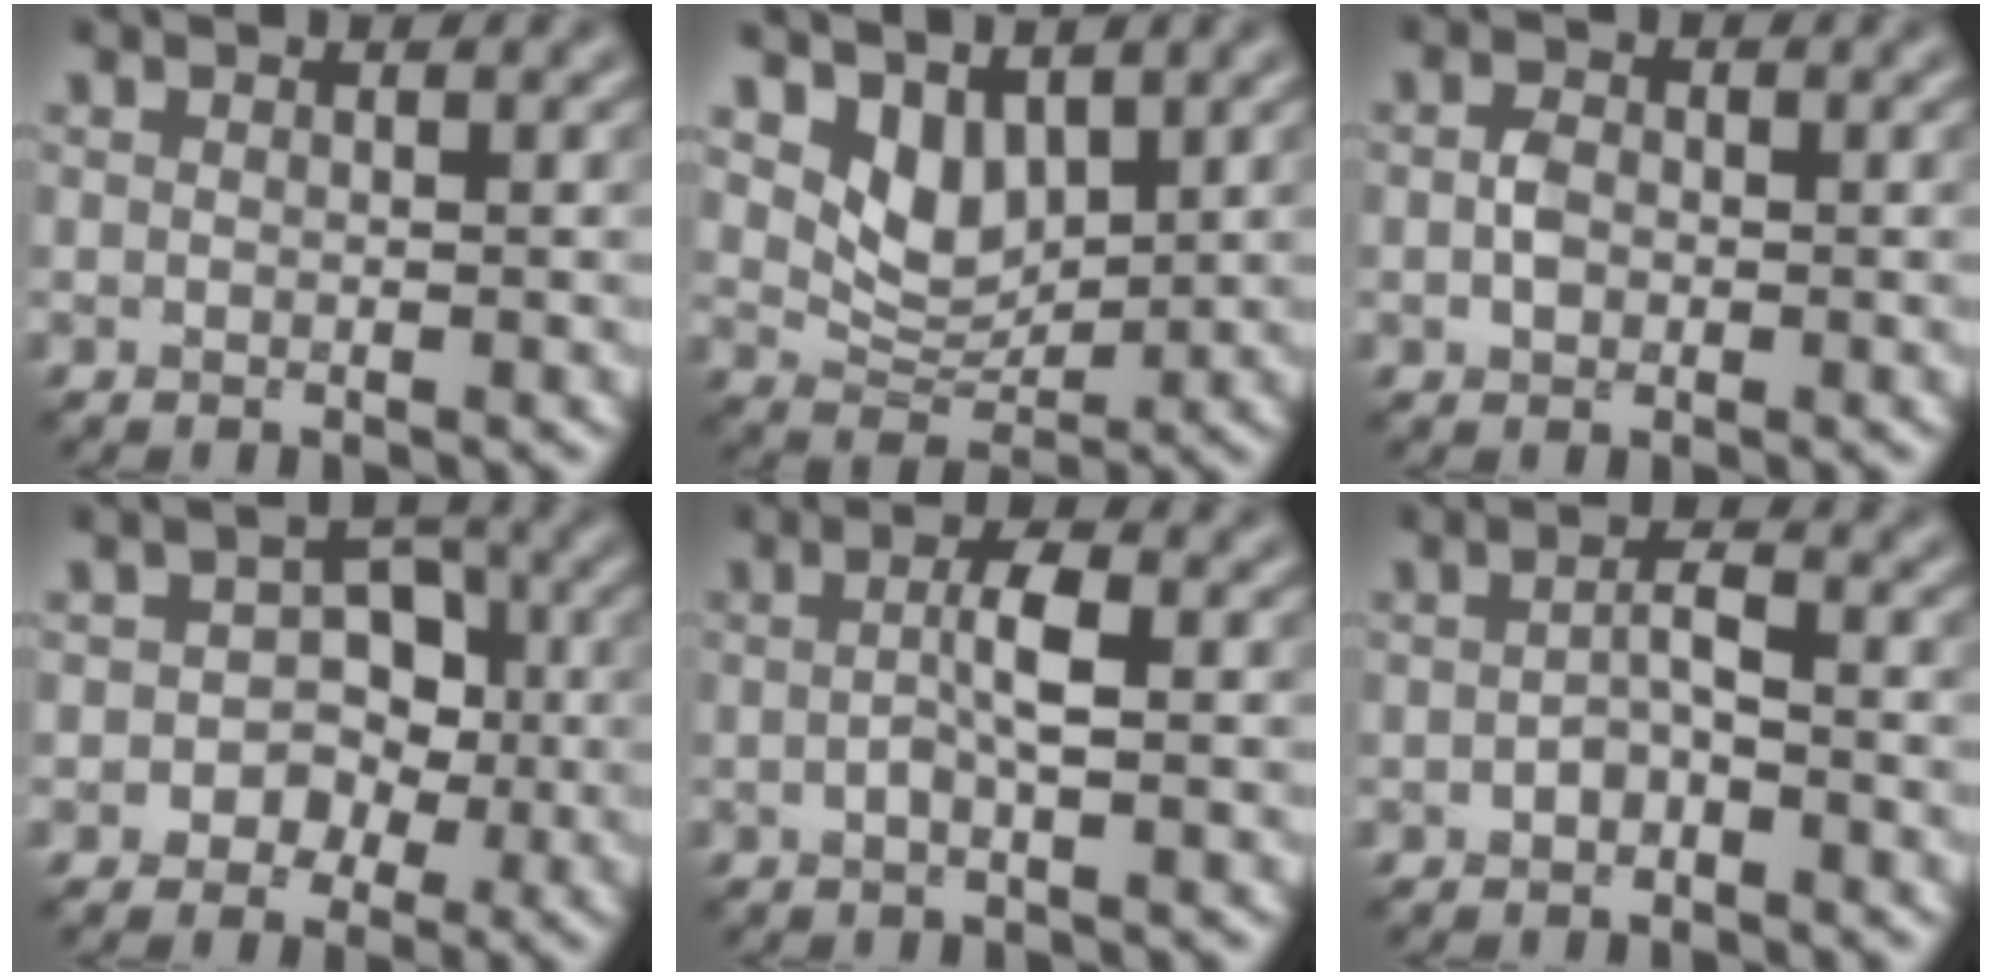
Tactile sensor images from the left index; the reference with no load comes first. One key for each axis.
{"total": 3.5, "fx": 2.1, "fy": 2.1, "fz": 1.8, "tx": -0.040, "ty": -0.014, "tz": 0.037}
{"total": 1.7, "fx": -0.2, "fy": 1.4, "fz": 1.0, "tx": -0.022, "ty": 0.002, "tz": -0.008}
{"total": 4.0, "fx": -0.8, "fy": 3.2, "fz": 2.1, "tx": 0.004, "ty": 0.004, "tz": -0.022}
{"total": 2.5, "fx": -0.3, "fy": 0.6, "fz": 2.4, "tx": -0.046, "ty": 0.005, "tz": -0.008}
{"total": 1.9, "fx": -0.7, "fy": 0.9, "fz": 1.5, "tx": -0.028, "ty": 0.006, "tz": -0.017}